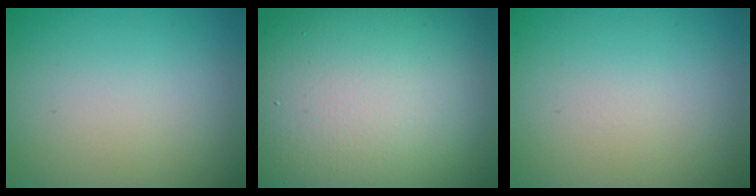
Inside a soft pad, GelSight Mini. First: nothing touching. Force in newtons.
{"total": 18.1, "press": 18.1, "slide": 1.5}
{"total": 0.0}